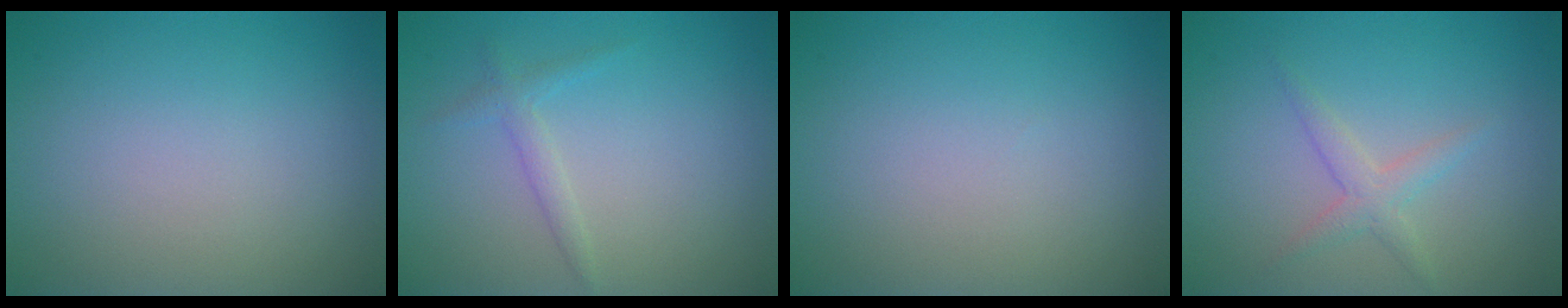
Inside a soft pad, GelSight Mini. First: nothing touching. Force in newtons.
{"total": 1.3, "press": 1.3, "slide": 0.1}
{"total": 0.0}
{"total": 1.8, "press": 1.8, "slide": 0.1}